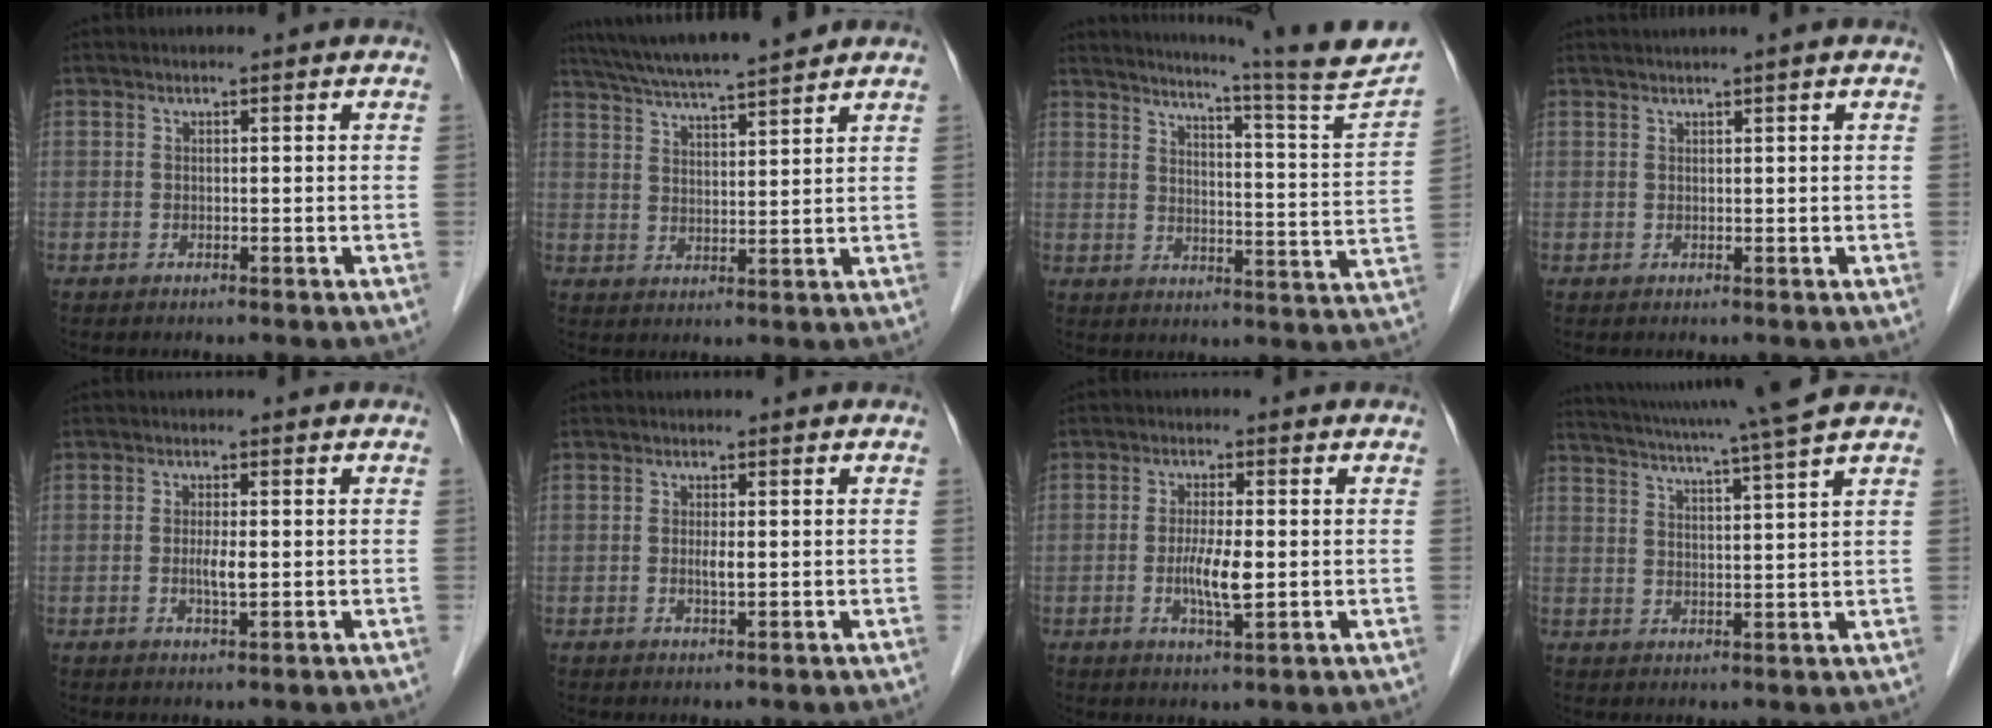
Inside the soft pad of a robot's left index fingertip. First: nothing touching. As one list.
[{"total": 12.6, "force": [11.1, 0.1, 5.9], "torque": [-0.108, 0.025, 0.173]}, {"total": 17.4, "force": [15.3, -2.3, 7.8], "torque": [-0.128, -0.058, 0.189]}, {"total": 1.8, "force": [1.4, -0.7, 0.9], "torque": [-0.016, 0.009, 0.033]}, {"total": 2.4, "force": [-0.2, 0.3, 2.3], "torque": [-0.048, -0.002, -0.004]}, {"total": 1.5, "force": [-0.1, 0.2, 1.4], "torque": [-0.029, -0.001, -0.001]}, {"total": 4.9, "force": [-0.7, 0.7, 4.8], "torque": [-0.097, -0.007, -0.013]}, {"total": 13.3, "force": [11.5, -2.0, 6.4], "torque": [-0.117, -0.007, 0.157]}]